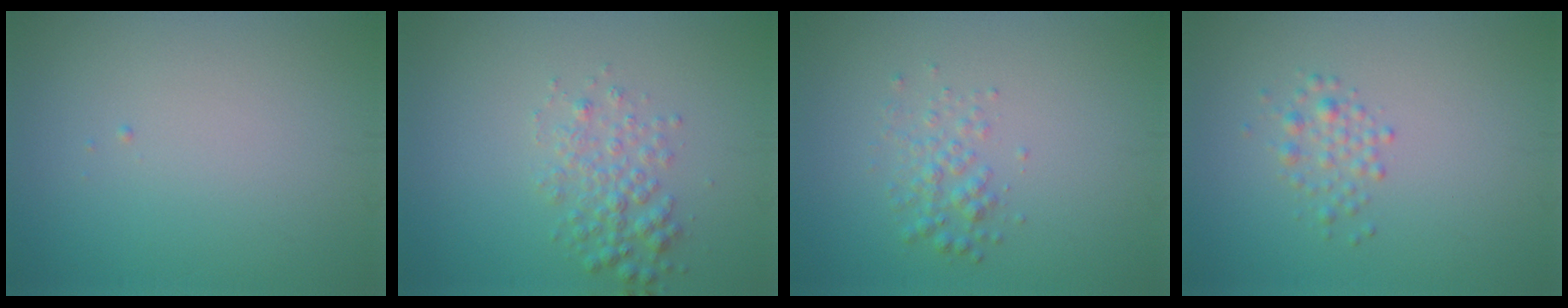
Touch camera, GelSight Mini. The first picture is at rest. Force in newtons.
{"total": 2.5, "press": 2.5, "slide": 0.0}
{"total": 1.9, "press": 1.9, "slide": 0.0}
{"total": 2.2, "press": 2.2, "slide": 0.0}